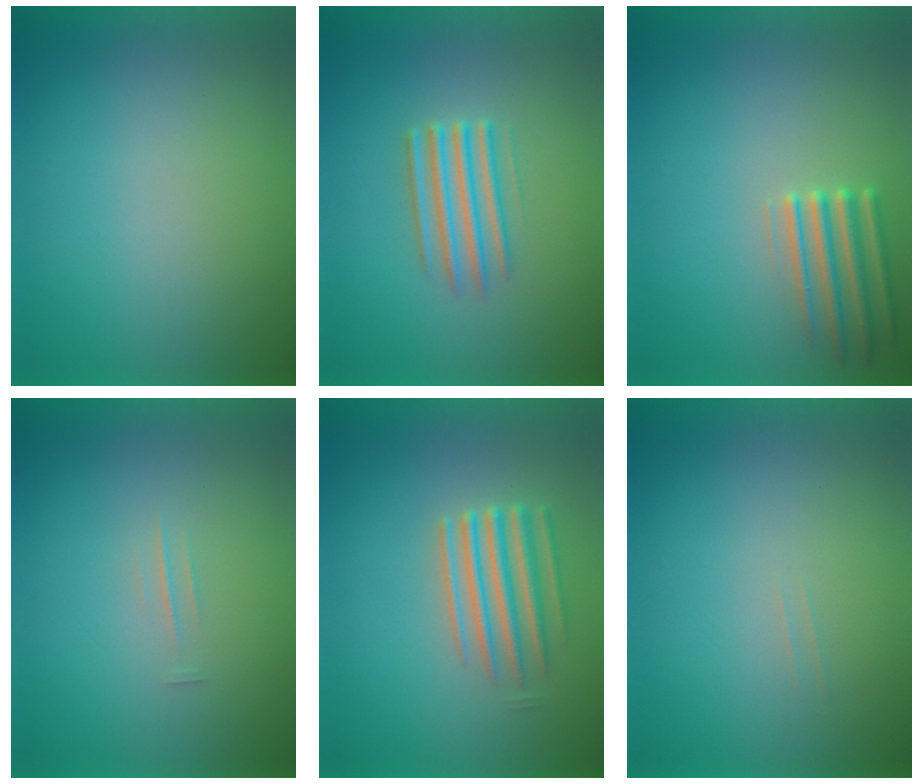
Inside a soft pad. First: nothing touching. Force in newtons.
{"total": 3.5}
{"total": 2.3}
{"total": 1.3}
{"total": 4.3}
{"total": 1.2}